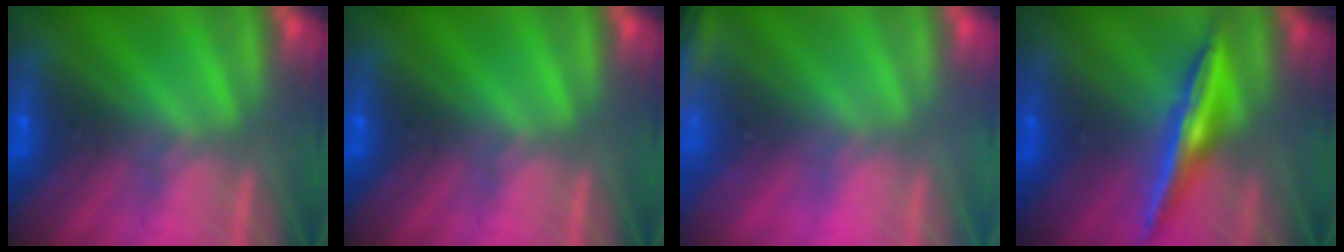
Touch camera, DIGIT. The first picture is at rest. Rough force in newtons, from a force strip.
{"total": 0.0}
{"total": 2.4}
{"total": 1.6}